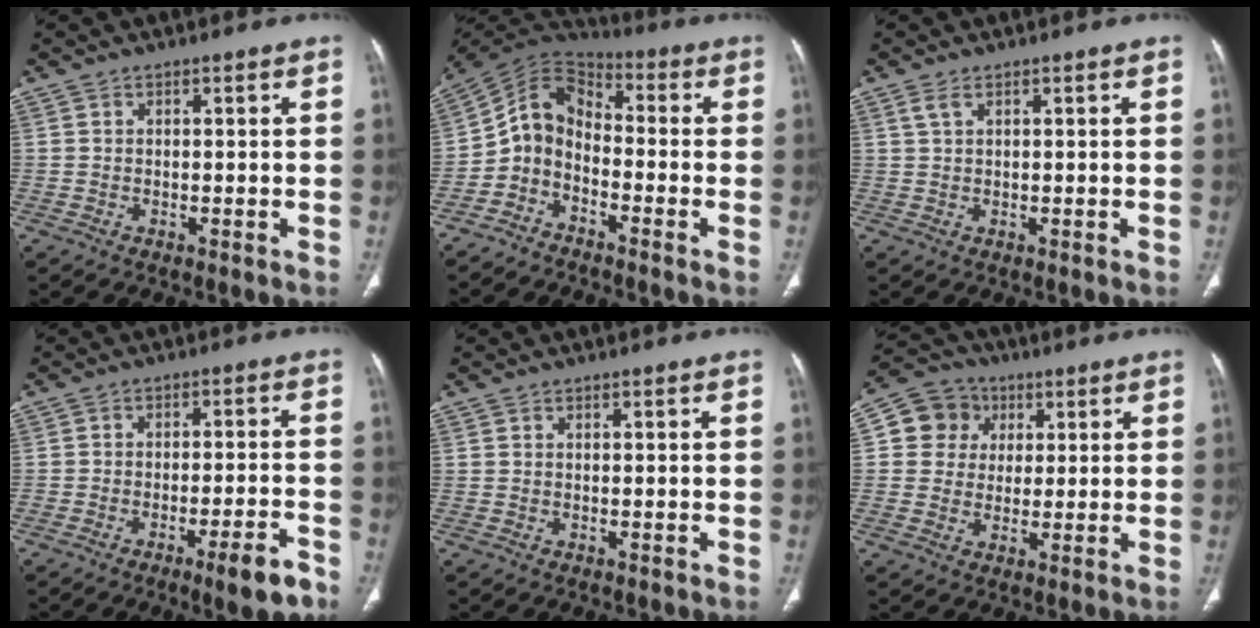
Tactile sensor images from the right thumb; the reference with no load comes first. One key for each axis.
{"total": 8.6, "fx": -3.6, "fy": 5.9, "fz": 5.0, "tx": -0.078, "ty": 0.068, "tz": -0.086}
{"total": 1.6, "fx": 0.9, "fy": 0.6, "fz": 1.1, "tx": -0.030, "ty": 0.008, "tz": 0.023}
{"total": 7.5, "fx": -4.8, "fy": 1.3, "fz": 5.6, "tx": -0.075, "ty": 0.024, "tz": -0.067}
{"total": 0.0}
{"total": 8.8, "fx": 2.2, "fy": 8.2, "fz": 2.5, "tx": -0.013, "ty": 0.003, "tz": 0.030}